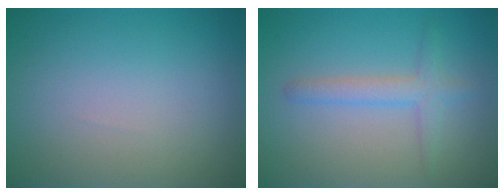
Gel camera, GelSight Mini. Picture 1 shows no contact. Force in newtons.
{"total": 2.3, "press": 2.3, "slide": 0.0}